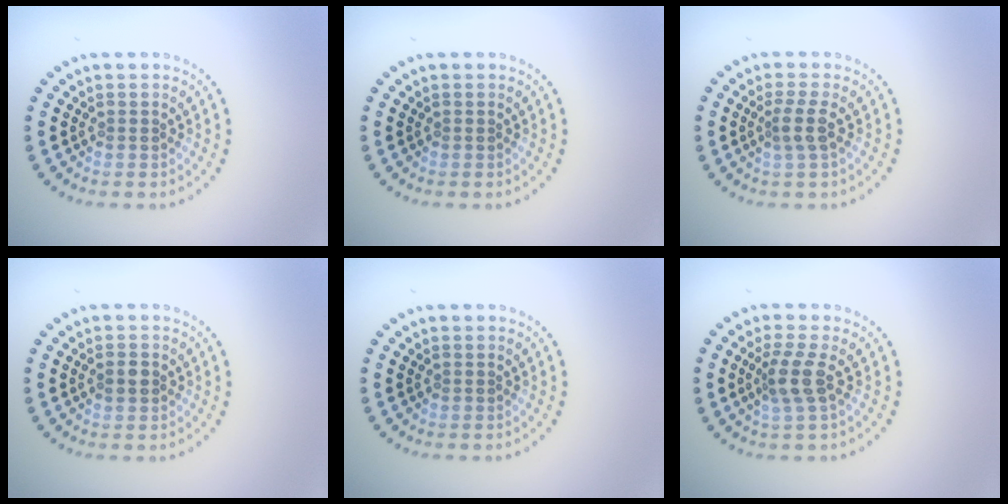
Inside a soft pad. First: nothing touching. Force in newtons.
{"total": 0.0}
{"total": 1.8, "press": 1.5, "slide": 1.0}
{"total": 1.7, "press": 1.7, "slide": 0.1}
{"total": 0.0}
{"total": 2.7, "press": 2.1, "slide": 1.7}